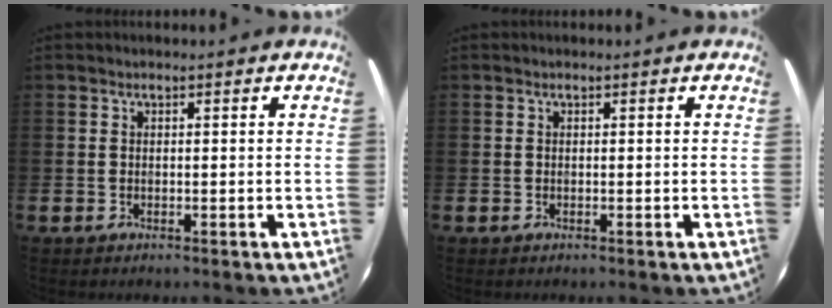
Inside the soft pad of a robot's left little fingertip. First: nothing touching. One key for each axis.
{"total": 0.0}